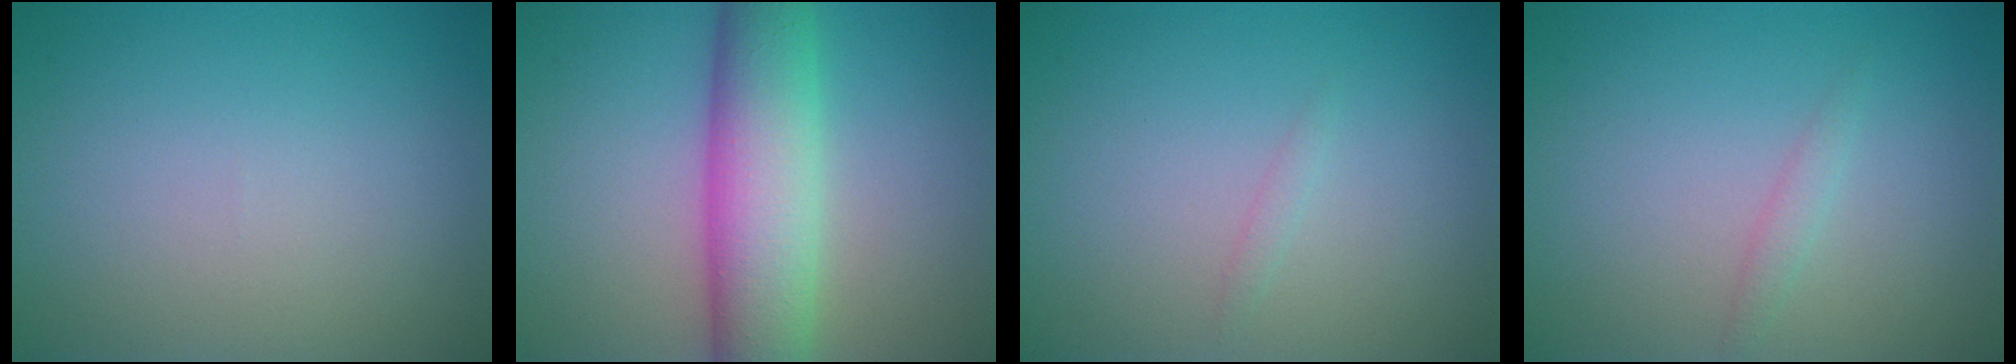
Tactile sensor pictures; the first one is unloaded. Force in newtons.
{"total": 8.2, "press": 8.2, "slide": 0.2}
{"total": 0.6, "press": 0.6, "slide": 0.0}
{"total": 1.0, "press": 1.0, "slide": 0.1}